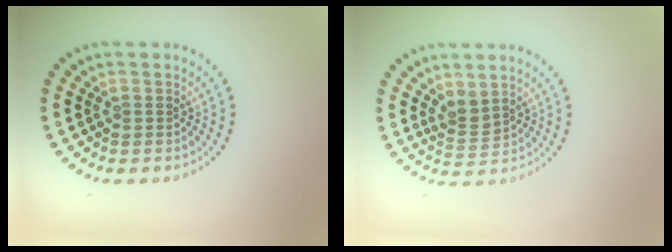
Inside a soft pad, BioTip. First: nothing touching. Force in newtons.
{"total": 1.7, "press": 1.3, "slide": 1.1}